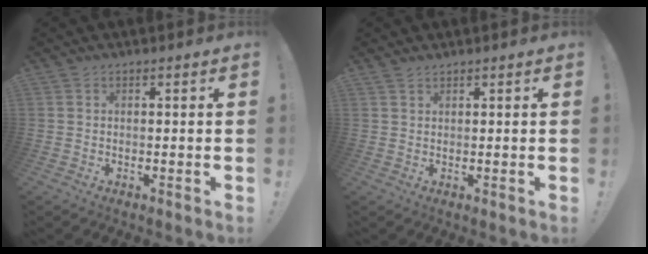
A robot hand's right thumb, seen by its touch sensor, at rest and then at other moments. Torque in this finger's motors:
{"motor_torque": [-0.12, -0.25, -0.01, -0.01, 0.04]}